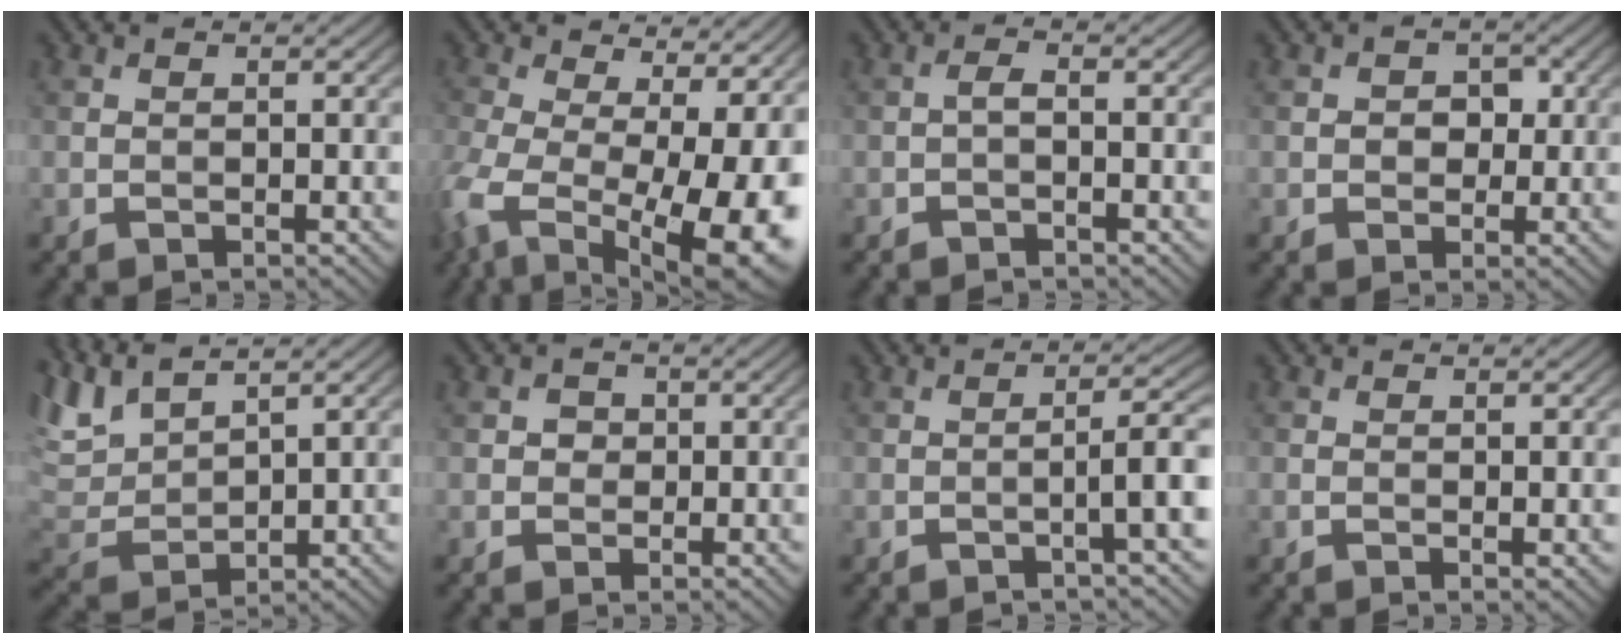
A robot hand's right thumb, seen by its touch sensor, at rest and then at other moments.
{"total": 16.6, "force": [-2.6, 8.0, 14.3], "torque": [-0.260, -0.039, -0.013]}
{"total": 1.3, "force": [-0.6, 0.3, 1.1], "torque": [-0.022, 0.004, -0.016]}
{"total": 2.6, "force": [0.1, 2.3, 1.3], "torque": [-0.020, -0.002, -0.004]}
{"total": 7.3, "force": [5.7, 2.1, 4.0], "torque": [-0.116, 0.009, 0.120]}
{"total": 1.8, "force": [0.1, 1.7, 0.5], "torque": [-0.004, -0.002, -0.001]}
{"total": 4.3, "force": [-1.2, 0.3, 4.1], "torque": [-0.064, 0.018, -0.032]}
{"total": 0.7, "force": [0.2, 0.2, 0.7], "torque": [-0.015, -0.003, 0.003]}